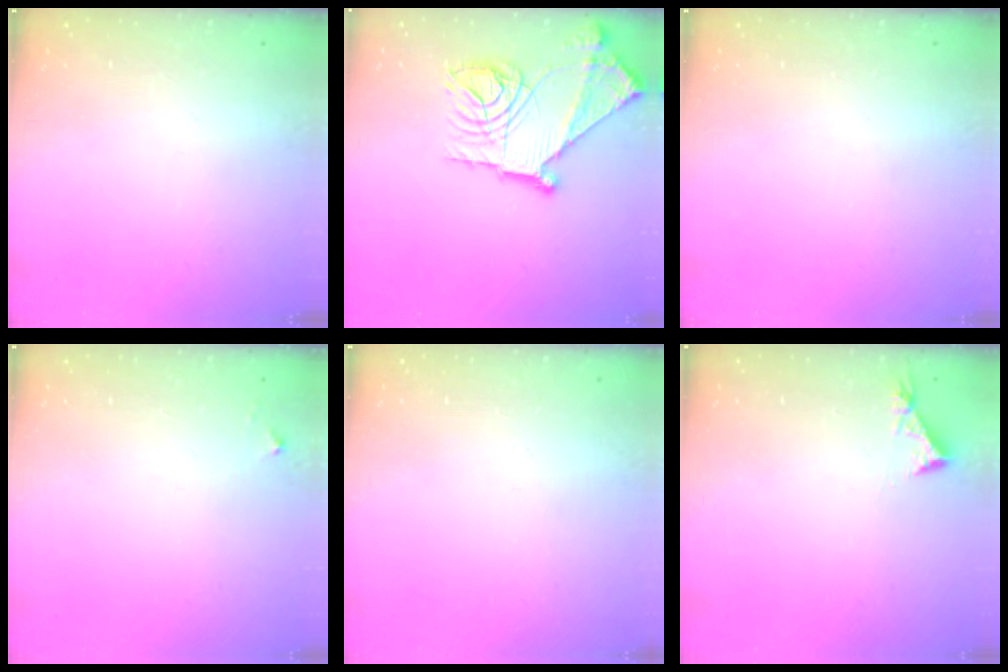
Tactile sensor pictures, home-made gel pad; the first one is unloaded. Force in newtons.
{"total": 22.2, "press": 22.1, "slide": 2.3}
{"total": 0.0}
{"total": 2.8, "press": 2.8, "slide": 0.2}
{"total": 0.0}
{"total": 3.8, "press": 3.7, "slide": 0.4}